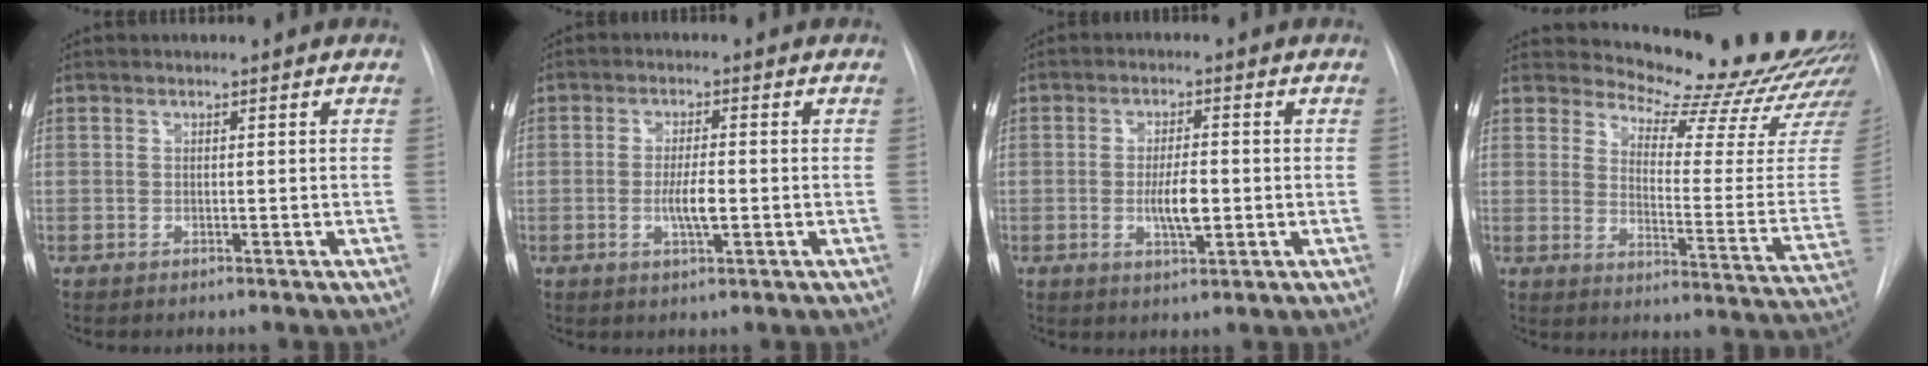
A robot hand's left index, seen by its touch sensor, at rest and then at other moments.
{"total": 4.0, "force": [-0.8, 0.7, 3.9], "torque": [-0.074, -0.004, -0.012]}
{"total": 5.0, "force": [-0.8, 1.4, 4.7], "torque": [-0.086, -0.004, -0.010]}
{"total": 20.8, "force": [19.5, 2.7, 6.9], "torque": [-0.094, -0.127, 0.228]}